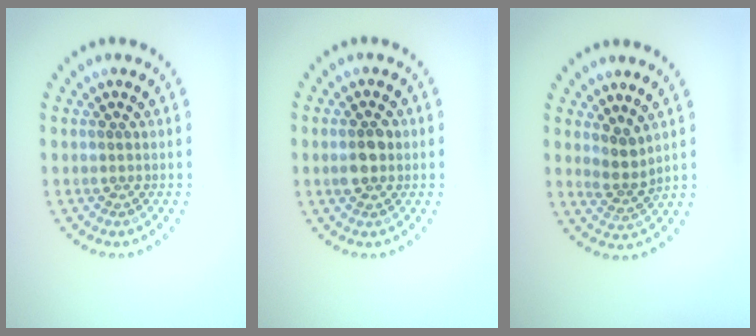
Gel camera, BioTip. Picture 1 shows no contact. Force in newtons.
{"total": 2.6, "press": 2.6, "slide": 0.1}
{"total": 2.2, "press": 1.6, "slide": 1.5}